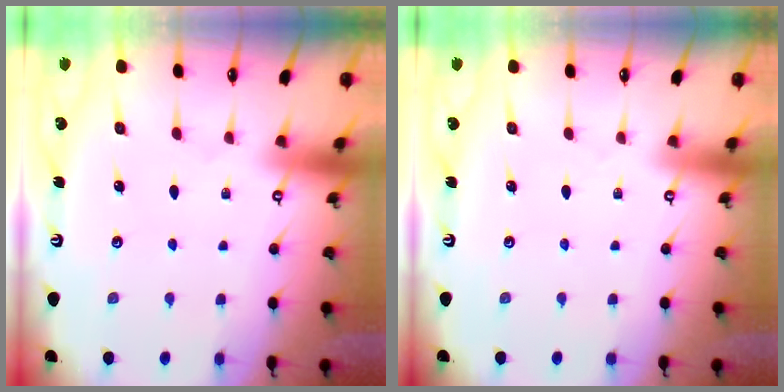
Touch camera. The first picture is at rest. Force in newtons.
{"total": 0.0}